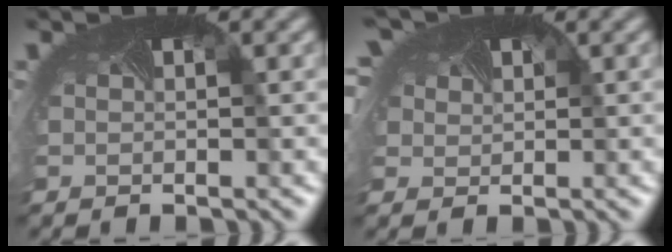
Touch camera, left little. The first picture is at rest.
{"total": 3.8, "force": [2.2, 2.5, 1.8], "torque": [-0.063, 0.002, 0.039]}